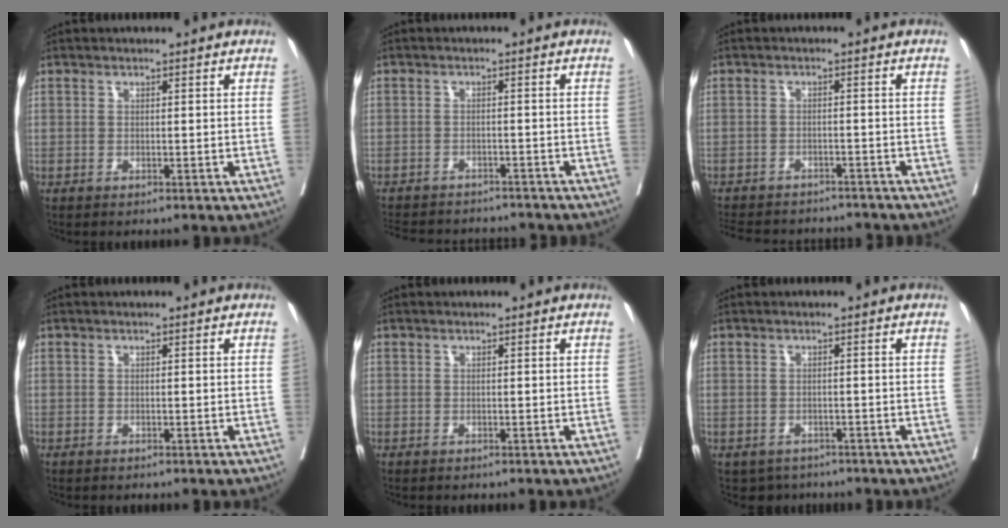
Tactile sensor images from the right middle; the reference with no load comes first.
{"total": 13.4, "force": [-12.3, 3.6, 3.9], "torque": [-0.086, 0.001, -0.161]}
{"total": 14.4, "force": [-13.1, 4.4, 4.3], "torque": [-0.104, -0.001, -0.169]}
{"total": 0.0}
{"total": 0.0}
{"total": 3.0, "force": [-2.3, 2.0, 0.2], "torque": [-0.001, 0.002, -0.033]}